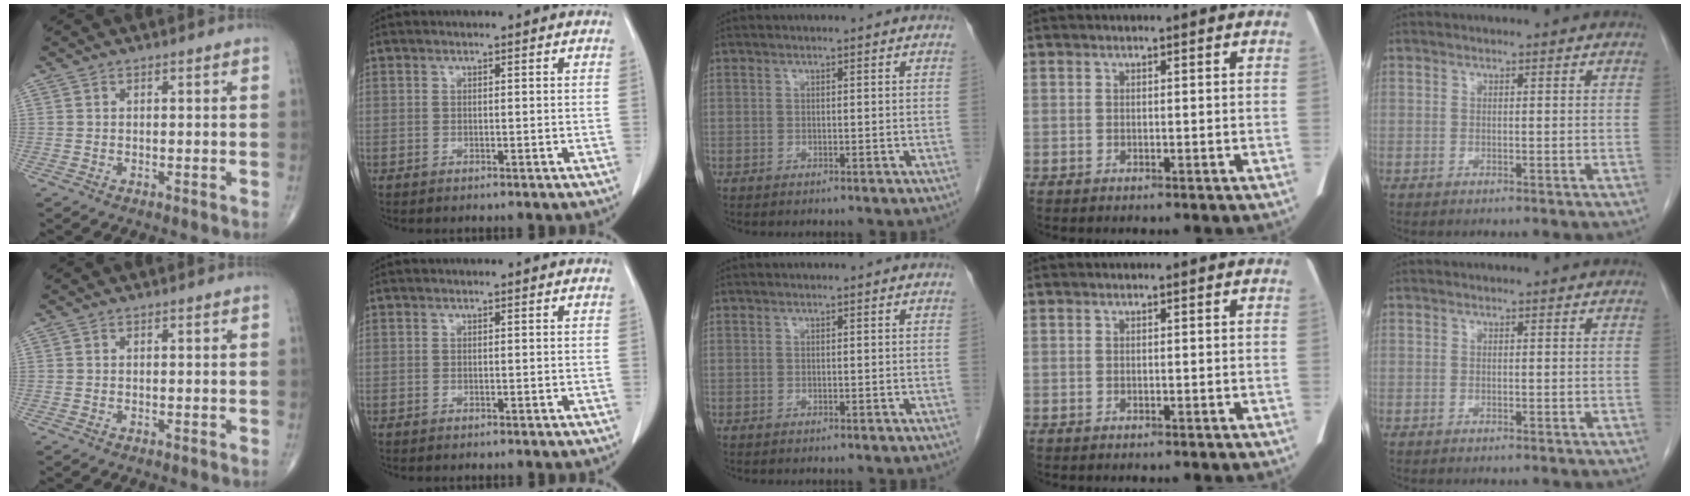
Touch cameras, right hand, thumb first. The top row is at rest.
{}